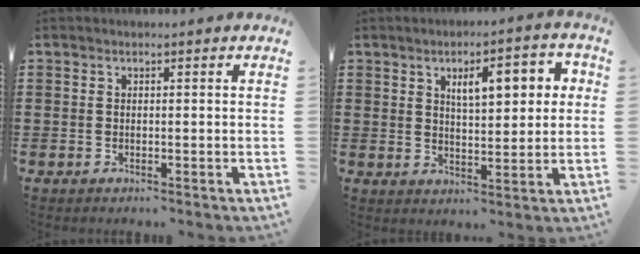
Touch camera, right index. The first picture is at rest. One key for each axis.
{"total": 6.6, "fx": 2.5, "fy": 2.6, "fz": 5.6, "tx": -0.090, "ty": 0.001, "tz": 0.035}